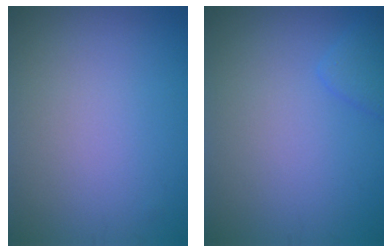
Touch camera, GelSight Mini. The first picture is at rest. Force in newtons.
{"total": 1.5, "press": 1.5, "slide": 0.1}